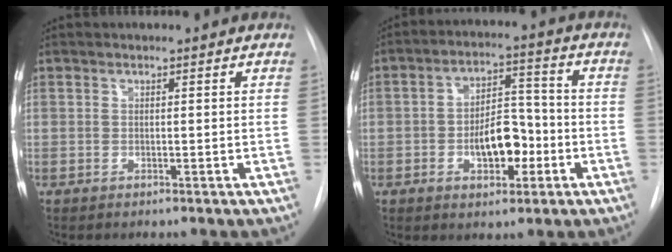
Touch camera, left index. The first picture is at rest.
{"total": 8.3, "force": [-2.7, 4.2, 6.7], "torque": [-0.108, 0.016, -0.040]}